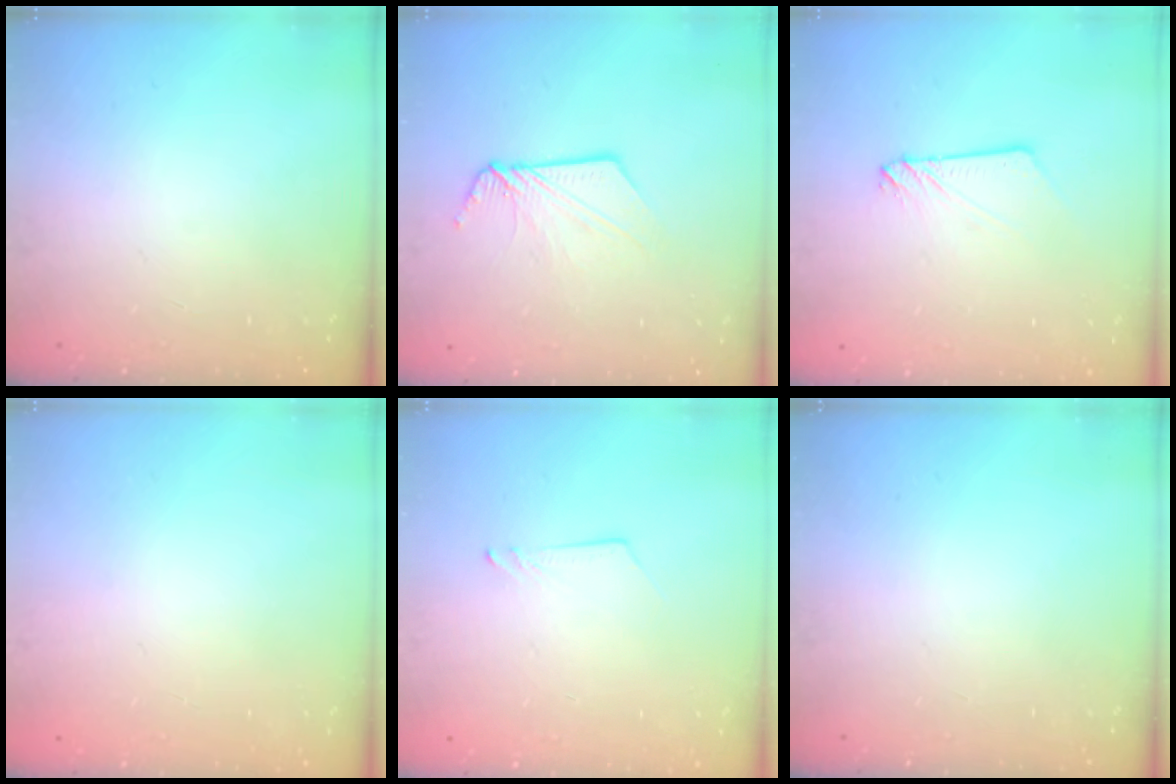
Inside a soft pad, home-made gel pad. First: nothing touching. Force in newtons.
{"total": 8.3, "press": 8.3, "slide": 0.3}
{"total": 3.2, "press": 3.2, "slide": 0.2}
{"total": 0.7, "press": 0.3, "slide": 0.7}
{"total": 1.2, "press": 1.2, "slide": 0.1}
{"total": 0.0}